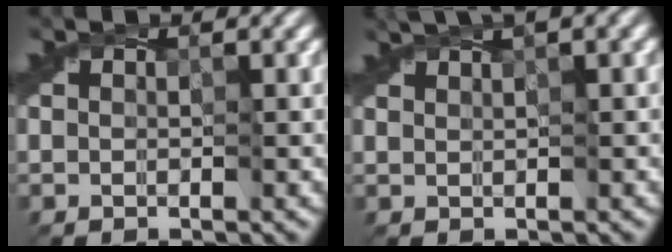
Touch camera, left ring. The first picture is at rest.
{"total": 3.1, "force": [1.8, 0.4, 2.4], "torque": [-0.038, 0.009, 0.024]}